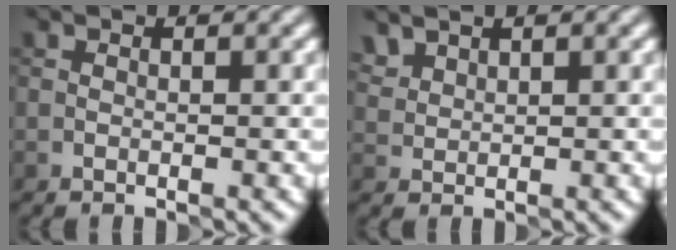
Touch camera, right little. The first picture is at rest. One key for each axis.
{"total": 1.7, "fx": 1.5, "fy": 0.7, "fz": 0.3, "tx": -0.012, "ty": 0.006, "tz": 0.040}